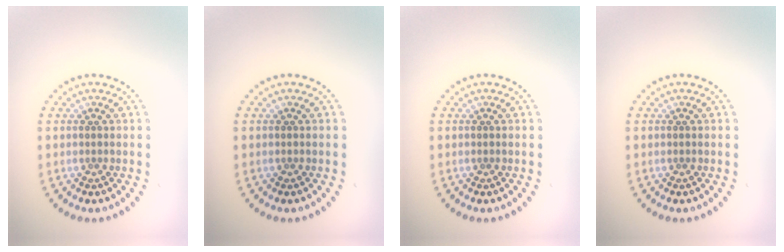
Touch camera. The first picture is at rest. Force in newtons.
{"total": 0.0}
{"total": 0.0}
{"total": 0.0}